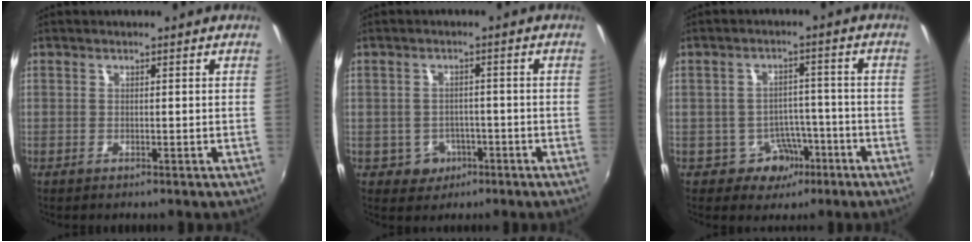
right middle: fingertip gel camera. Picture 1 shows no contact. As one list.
[{"total": 4.5, "force": [-1.9, 4.0, 0.9], "torque": [-0.030, 0.008, -0.018]}, {"total": 6.2, "force": [-3.4, 5.0, 1.6], "torque": [-0.039, 0.019, -0.034]}]